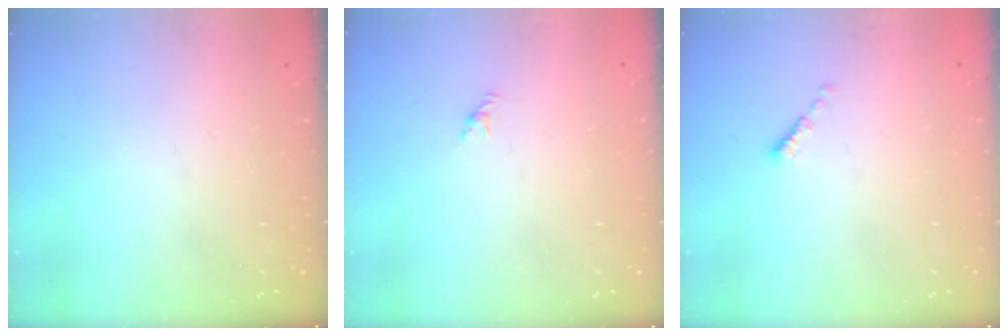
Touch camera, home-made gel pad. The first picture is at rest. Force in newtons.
{"total": 1.1, "press": 1.0, "slide": 0.5}
{"total": 0.0}